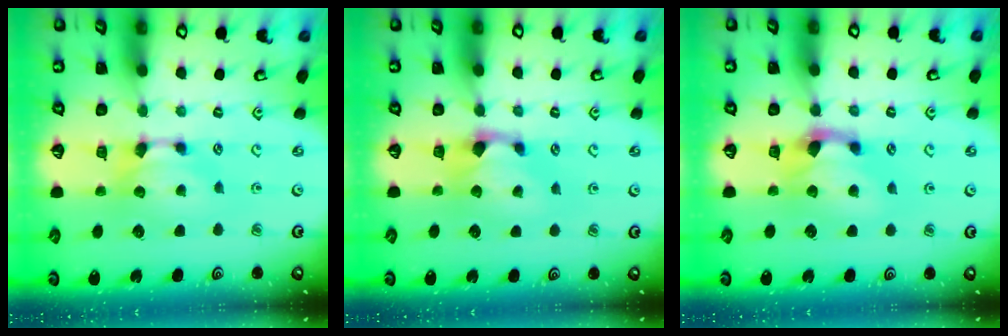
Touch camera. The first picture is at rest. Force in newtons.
{"total": 1.1, "press": 0.1, "slide": 1.1}
{"total": 2.0, "press": 1.2, "slide": 1.5}